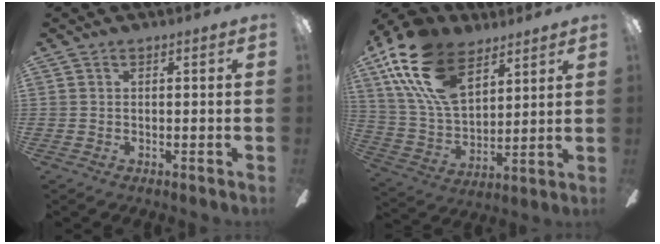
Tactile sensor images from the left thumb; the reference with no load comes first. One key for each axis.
{"total": 21.1, "fx": 11.9, "fy": 11.6, "fz": 13.0, "tx": -0.283, "ty": -0.043, "tz": 0.215}